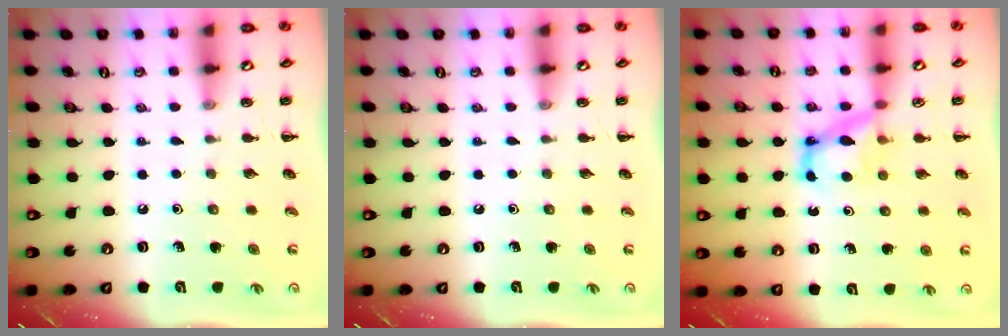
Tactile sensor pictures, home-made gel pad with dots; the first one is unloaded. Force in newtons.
{"total": 0.0}
{"total": 6.3, "press": 6.3, "slide": 0.5}